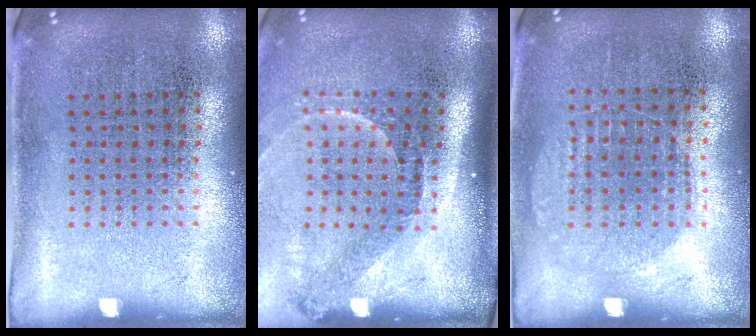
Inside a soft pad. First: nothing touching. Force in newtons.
{"total": 2.2, "press": 1.5, "slide": 1.6}
{"total": 0.7, "press": 0.6, "slide": 0.2}